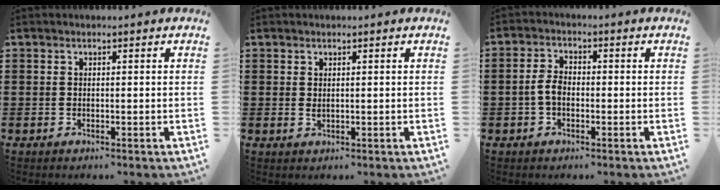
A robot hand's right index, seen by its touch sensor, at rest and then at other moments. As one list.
[{"total": 0.7, "force": [0.3, 0.4, 0.5], "torque": [-0.012, 0.003, 0.006]}, {"total": 3.5, "force": [-0.9, 2.0, 2.7], "torque": [-0.073, -0.003, -0.024]}]